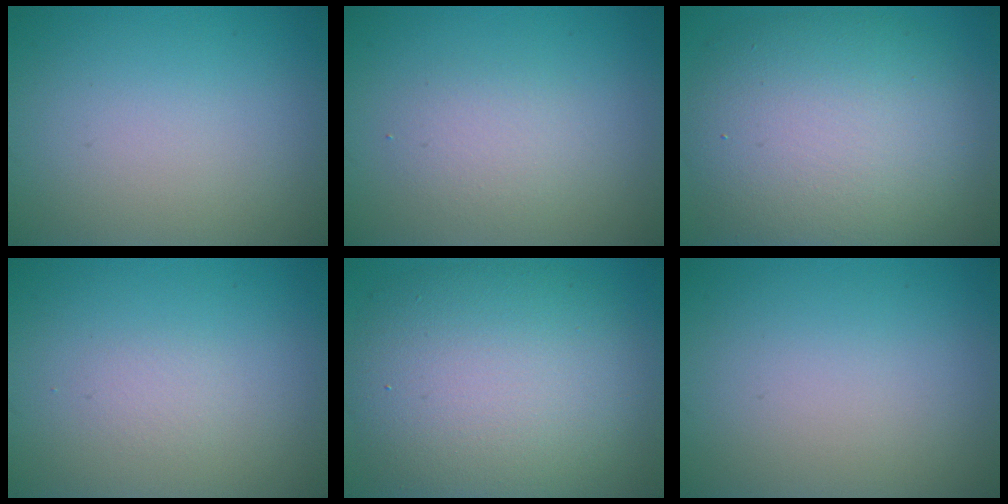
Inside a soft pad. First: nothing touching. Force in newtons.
{"total": 1.9, "press": 1.9, "slide": 0.2}
{"total": 10.7, "press": 10.7, "slide": 0.4}
{"total": 0.7, "press": 0.7, "slide": 0.0}
{"total": 10.8, "press": 10.8, "slide": 0.9}
{"total": 0.0}